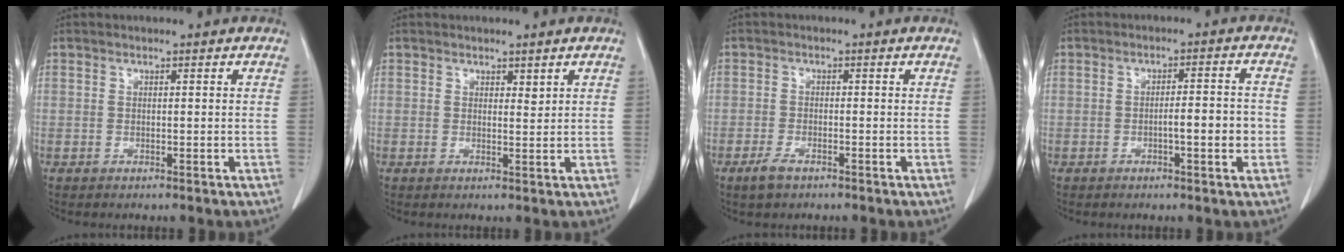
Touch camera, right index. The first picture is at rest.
{"total": 1.1, "force": [0.8, 0.4, 0.5], "torque": [-0.005, -0.007, 0.012]}
{"total": 2.6, "force": [-1.8, 0.9, 1.7], "torque": [-0.038, -0.002, -0.032]}
{"total": 4.5, "force": [-1.1, 0.7, 4.3], "torque": [-0.067, 0.006, -0.013]}